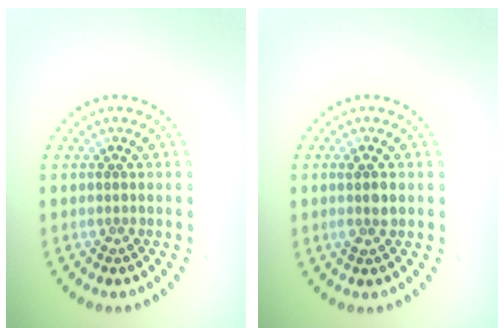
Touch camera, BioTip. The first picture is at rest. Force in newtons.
{"total": 1.5, "press": 1.4, "slide": 0.5}